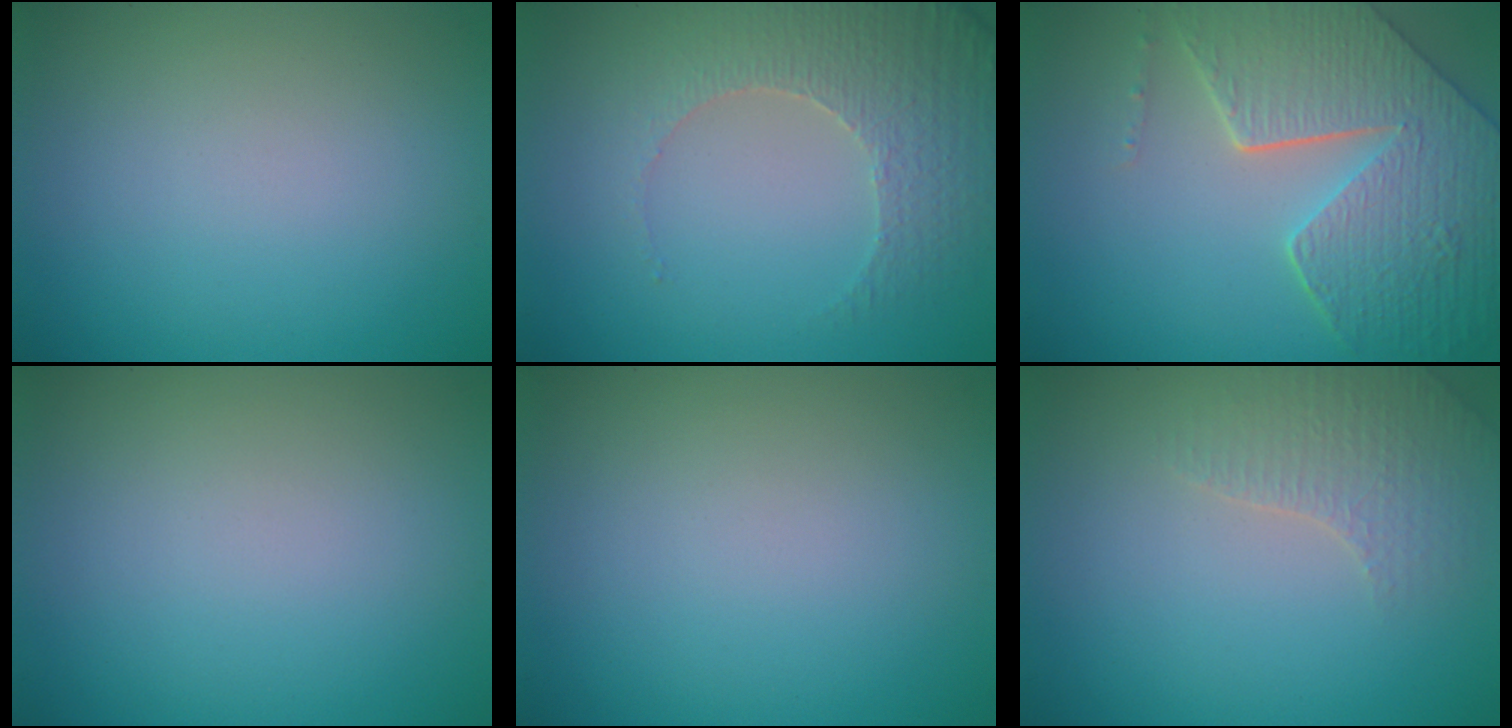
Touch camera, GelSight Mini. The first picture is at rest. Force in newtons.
{"total": 3.8, "press": 3.6, "slide": 1.2}
{"total": 8.4, "press": 6.1, "slide": 5.8}
{"total": 0.0}
{"total": 0.0}
{"total": 2.6, "press": 2.5, "slide": 0.5}